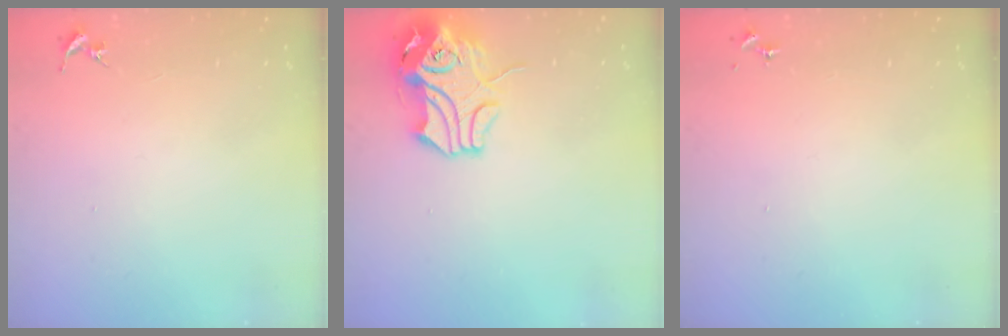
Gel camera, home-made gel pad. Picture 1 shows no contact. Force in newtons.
{"total": 12.4, "press": 12.2, "slide": 2.1}
{"total": 0.0}